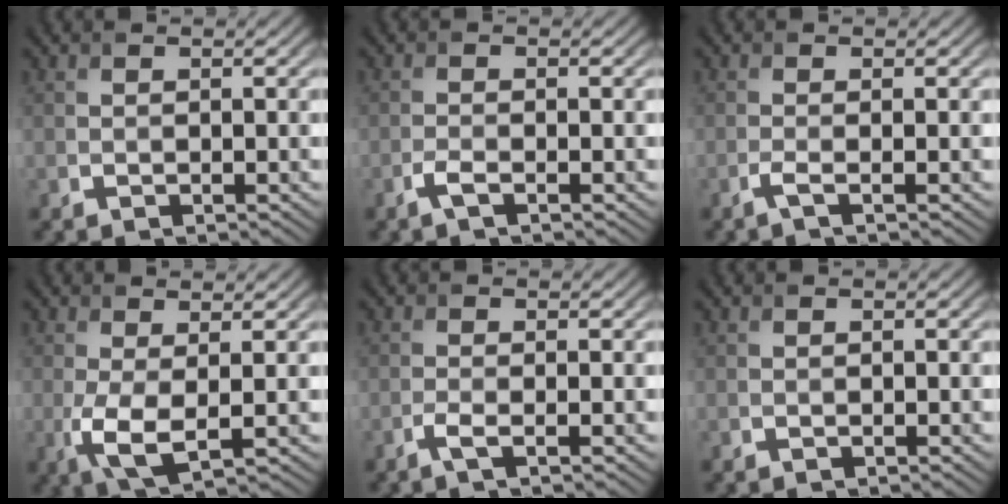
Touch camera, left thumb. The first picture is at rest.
{"total": 1.6, "force": [-1.0, 0.3, 1.2], "torque": [-0.029, 0.002, -0.023]}
{"total": 1.5, "force": [-0.7, 0.1, 1.4], "torque": [-0.027, 0.003, -0.022]}
{"total": 4.6, "force": [-0.2, 1.7, 4.2], "torque": [-0.106, -0.009, -0.003]}
{"total": 1.6, "force": [-0.8, 0.2, 1.4], "torque": [-0.031, 0.003, -0.022]}
{"total": 0.0}